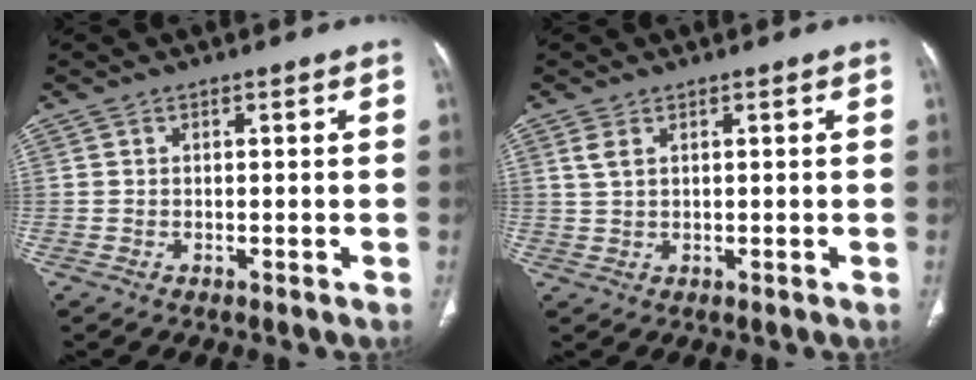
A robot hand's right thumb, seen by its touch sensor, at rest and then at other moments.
{"total": 2.5, "force": [1.2, 1.3, 1.8], "torque": [-0.042, 0.005, 0.032]}